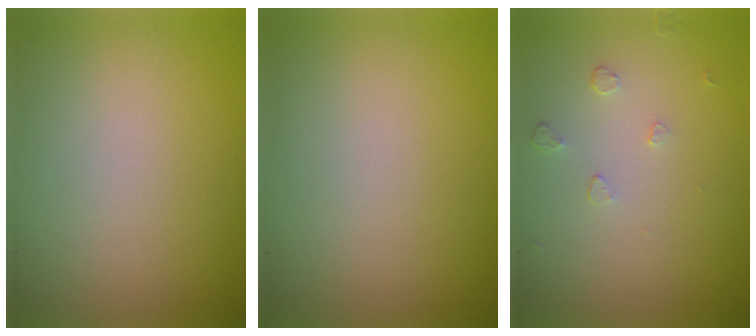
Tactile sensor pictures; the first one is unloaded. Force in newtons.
{"total": 0.0}
{"total": 0.6, "press": 0.4, "slide": 0.5}